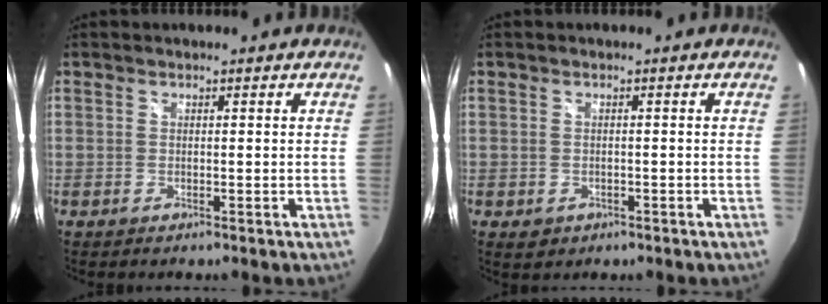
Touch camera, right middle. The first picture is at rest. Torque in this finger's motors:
{"motor_torque": [0.22, -0.22, 0.05, 0.01]}